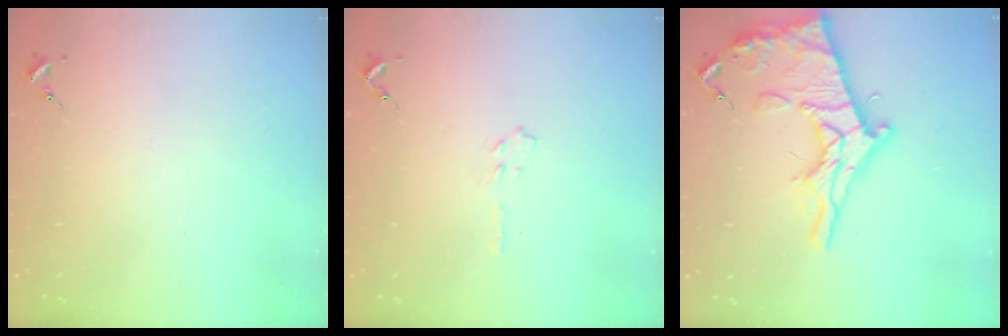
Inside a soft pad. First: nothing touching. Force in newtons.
{"total": 3.5, "press": 3.5, "slide": 0.4}
{"total": 21.2, "press": 21.2, "slide": 1.8}